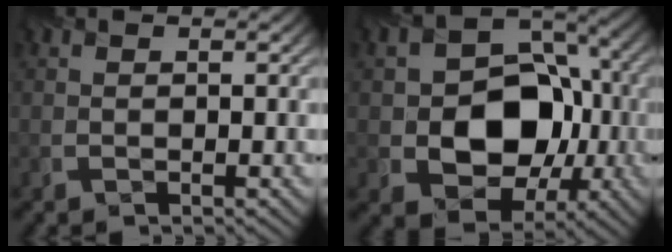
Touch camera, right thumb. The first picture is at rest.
{"total": 12.8, "force": [-2.0, 9.8, 8.0], "torque": [-0.125, -0.009, -0.039]}